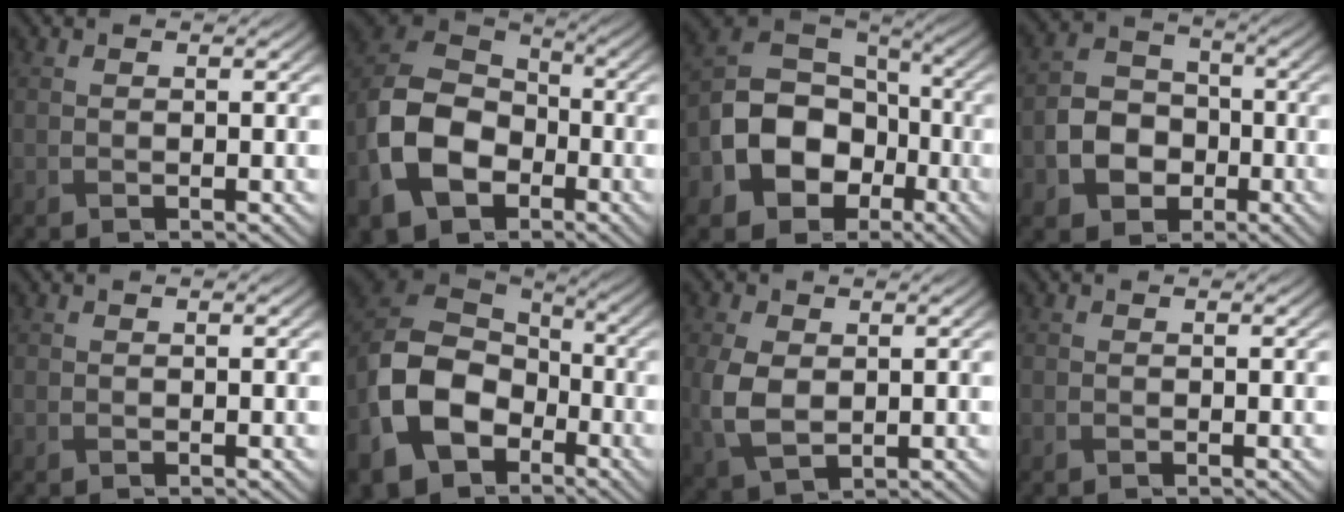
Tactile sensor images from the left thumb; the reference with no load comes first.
{"total": 13.9, "force": [-5.1, 9.6, 8.7], "torque": [-0.214, -0.028, -0.109]}
{"total": 12.3, "force": [-4.1, 9.3, 6.9], "torque": [-0.150, -0.027, -0.080]}
{"total": 7.2, "force": [-2.4, 5.8, 3.5], "torque": [-0.076, -0.008, -0.056]}
{"total": 0.0}
{"total": 15.3, "force": [-6.2, 10.9, 8.8], "torque": [-0.240, -0.042, -0.123]}
{"total": 5.6, "force": [0.2, 3.9, 4.0], "torque": [-0.113, -0.007, 0.009]}
{"total": 0.0}